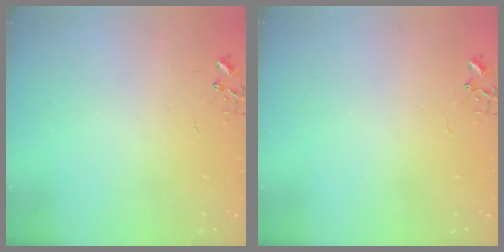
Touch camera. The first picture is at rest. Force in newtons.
{"total": 0.0}